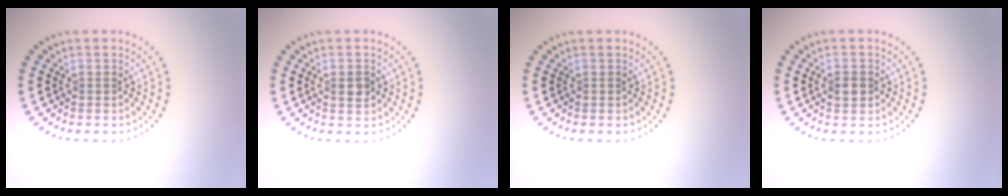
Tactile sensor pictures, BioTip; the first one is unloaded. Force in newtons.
{"total": 1.4, "press": 1.3, "slide": 0.3}
{"total": 0.0}
{"total": 1.6, "press": 1.6, "slide": 0.1}